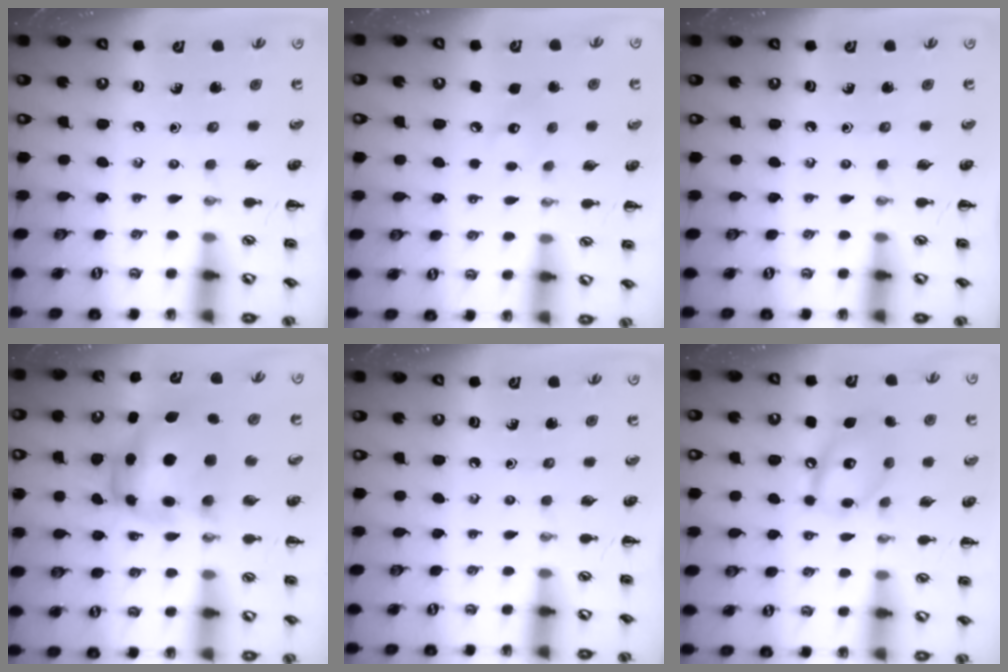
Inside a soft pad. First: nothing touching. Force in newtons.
{"total": 5.7, "press": 5.6, "slide": 1.1}
{"total": 0.0}
{"total": 6.3, "press": 6.1, "slide": 1.6}
{"total": 0.0}
{"total": 12.8, "press": 12.6, "slide": 2.3}